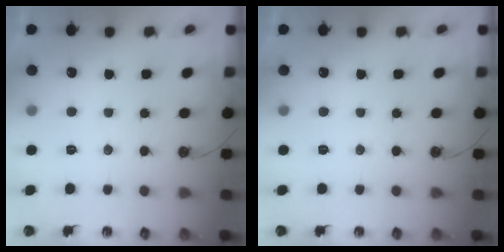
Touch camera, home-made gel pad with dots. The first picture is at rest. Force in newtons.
{"total": 0.0}